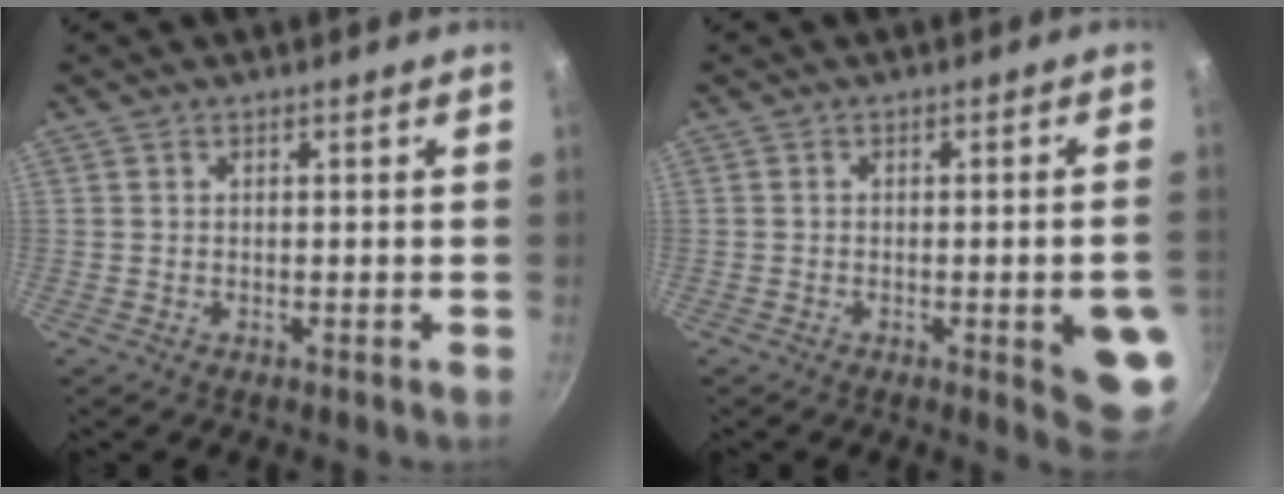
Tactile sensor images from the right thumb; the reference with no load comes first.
{"total": 8.9, "force": [-2.2, 2.3, 8.3], "torque": [-0.076, 0.008, -0.024]}